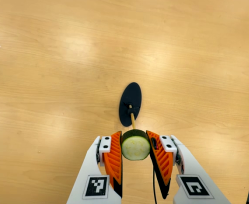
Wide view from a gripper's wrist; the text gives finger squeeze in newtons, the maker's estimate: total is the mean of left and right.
{"total": 12.3, "left": 11.6, "right": 13.0}